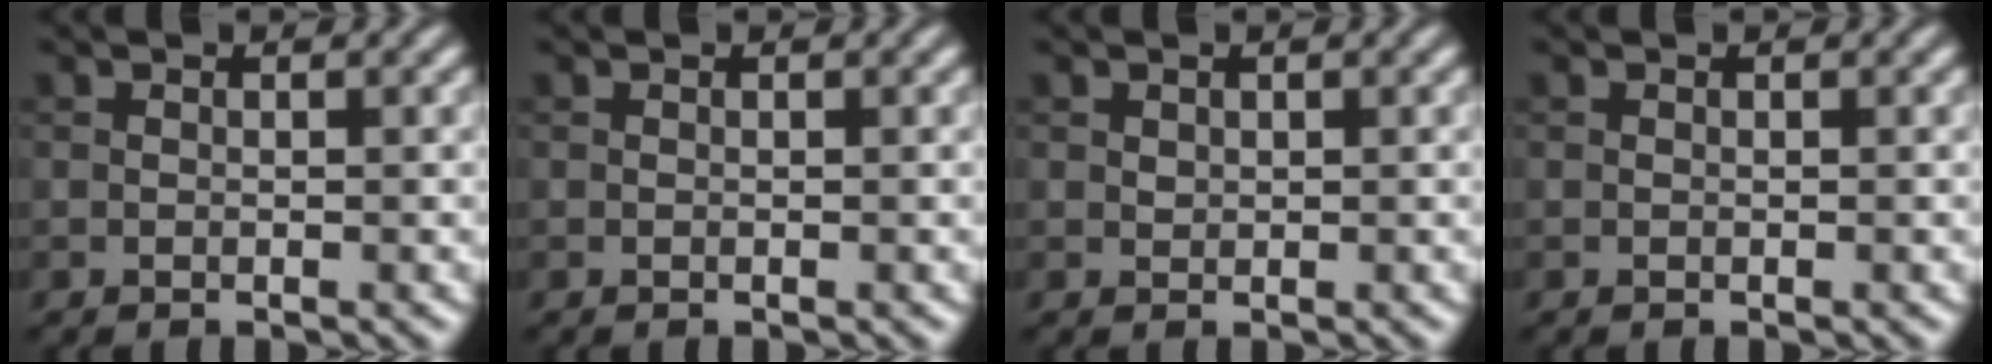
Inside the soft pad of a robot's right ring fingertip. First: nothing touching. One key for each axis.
{"total": 0.0}
{"total": 0.6, "fx": 0.4, "fy": 0.4, "fz": 0.1, "tx": -0.002, "ty": -0.002, "tz": 0.009}
{"total": 0.0}